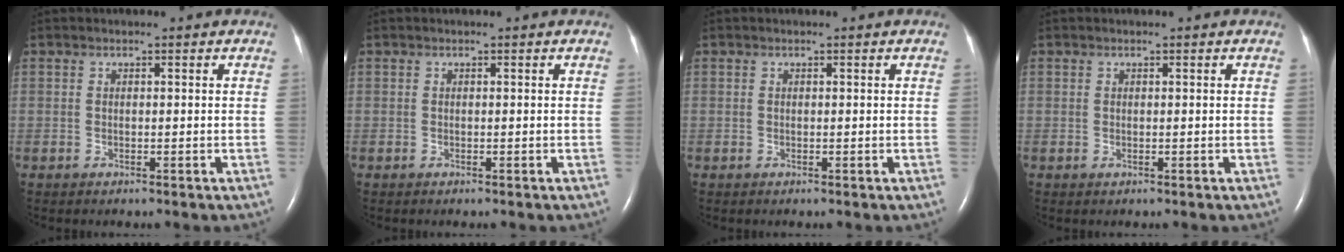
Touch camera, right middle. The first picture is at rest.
{"total": 0.0}
{"total": 0.0}
{"total": 0.0}